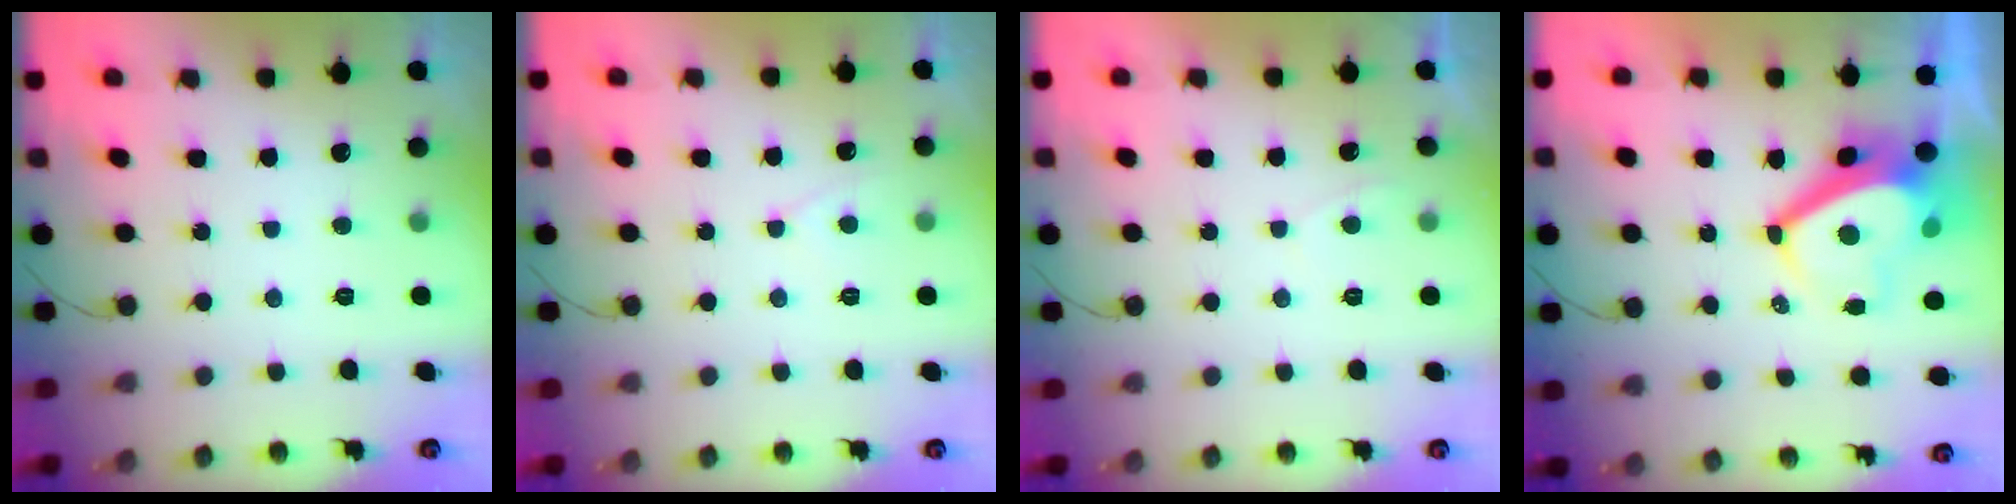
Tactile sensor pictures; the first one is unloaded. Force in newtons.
{"total": 3.3, "press": 3.3, "slide": 0.4}
{"total": 0.0}
{"total": 7.4, "press": 7.3, "slide": 0.9}